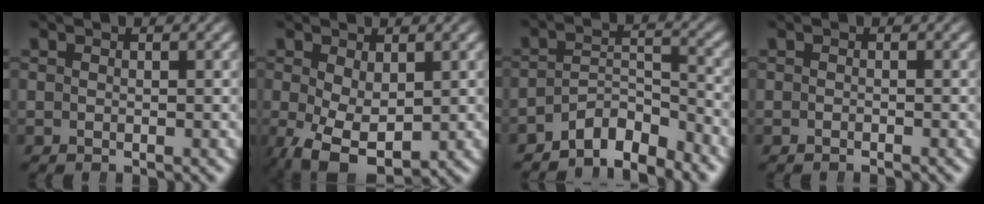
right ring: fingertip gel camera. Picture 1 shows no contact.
{"total": 6.8, "force": [-3.5, 3.6, 4.5], "torque": [-0.095, -0.062, -0.025]}
{"total": 6.3, "force": [-4.7, 2.9, 3.0], "torque": [-0.056, -0.028, -0.071]}
{"total": 0.7, "force": [-0.6, -0.3, 0.1], "torque": [-0.002, 0.000, -0.010]}